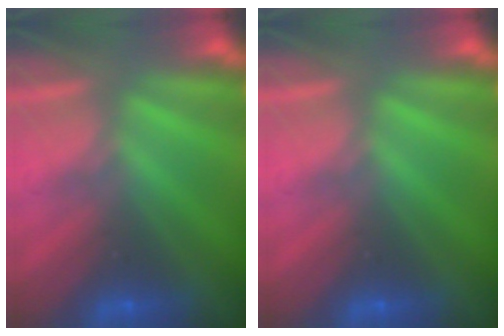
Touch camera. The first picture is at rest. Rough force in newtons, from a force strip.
{"total": 0.0}